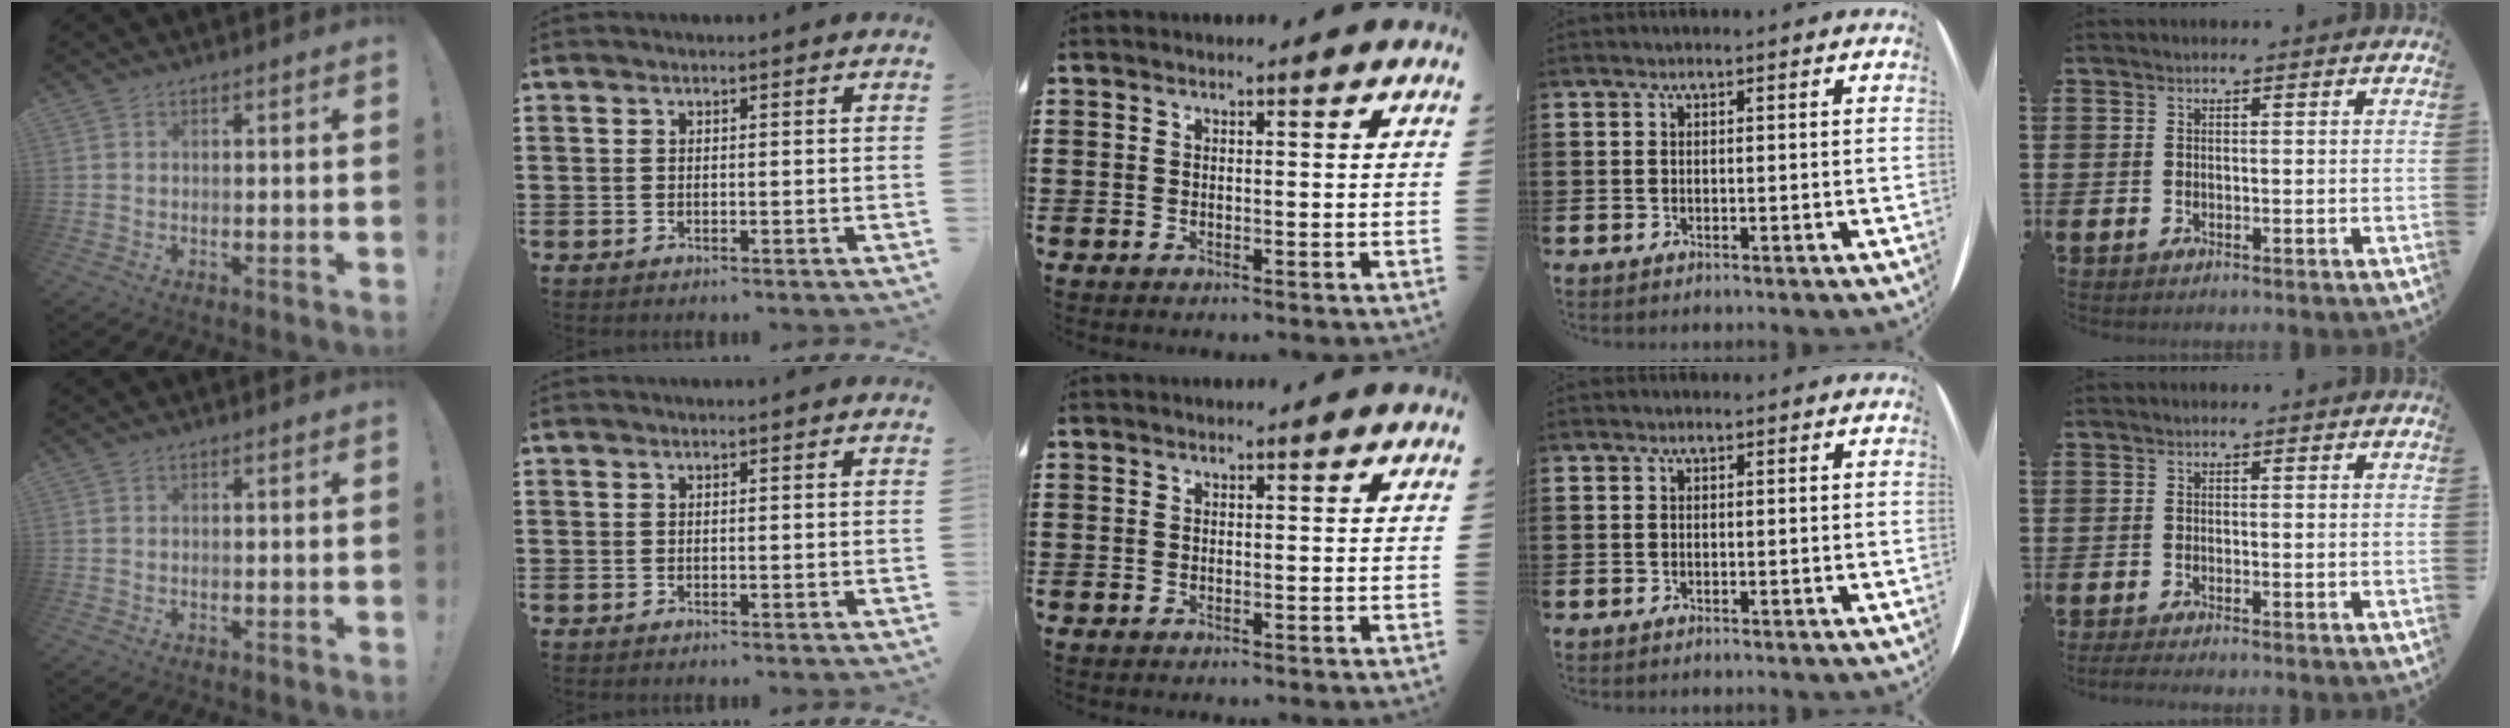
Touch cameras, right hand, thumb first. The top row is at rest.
{}